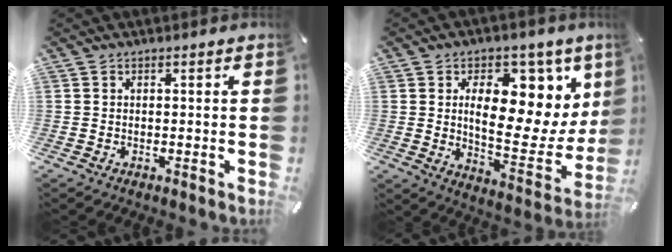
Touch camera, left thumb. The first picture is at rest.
{"total": 16.9, "force": [6.1, 9.4, 12.7], "torque": [-0.165, -0.052, 0.104]}